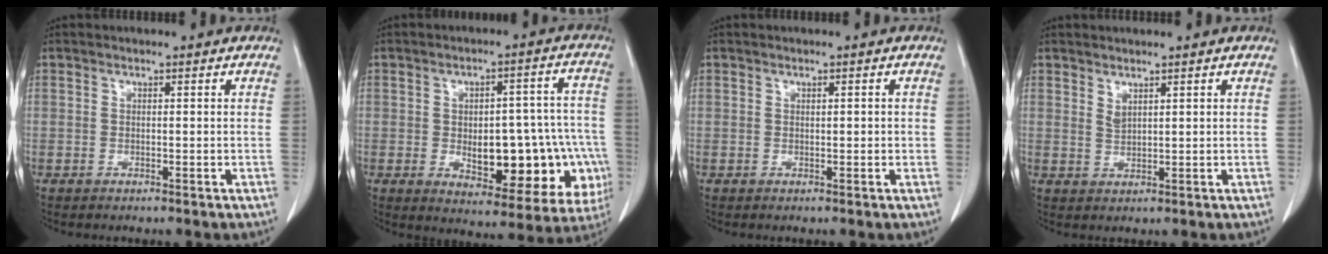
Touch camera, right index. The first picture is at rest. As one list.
[{"total": 18.2, "force": [-4.6, 8.2, 15.6], "torque": [-0.136, 0.037, -0.034]}, {"total": 0.9, "force": [0.1, 0.4, 0.8], "torque": [-0.014, 0.000, 0.003]}, {"total": 1.5, "force": [1.1, 0.2, 1.0], "torque": [-0.020, -0.006, 0.026]}]